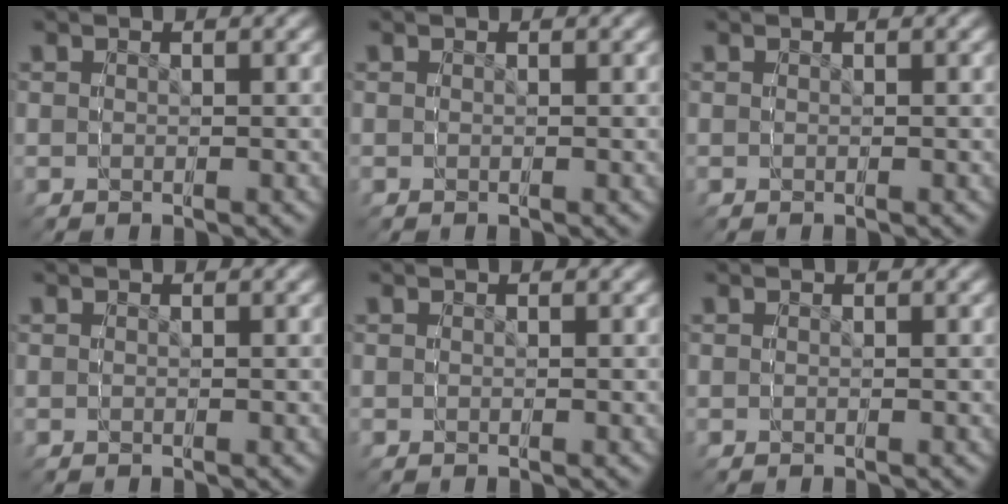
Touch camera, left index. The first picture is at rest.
{"total": 0.0}
{"total": 0.0}
{"total": 0.0}
{"total": 0.0}
{"total": 0.0}